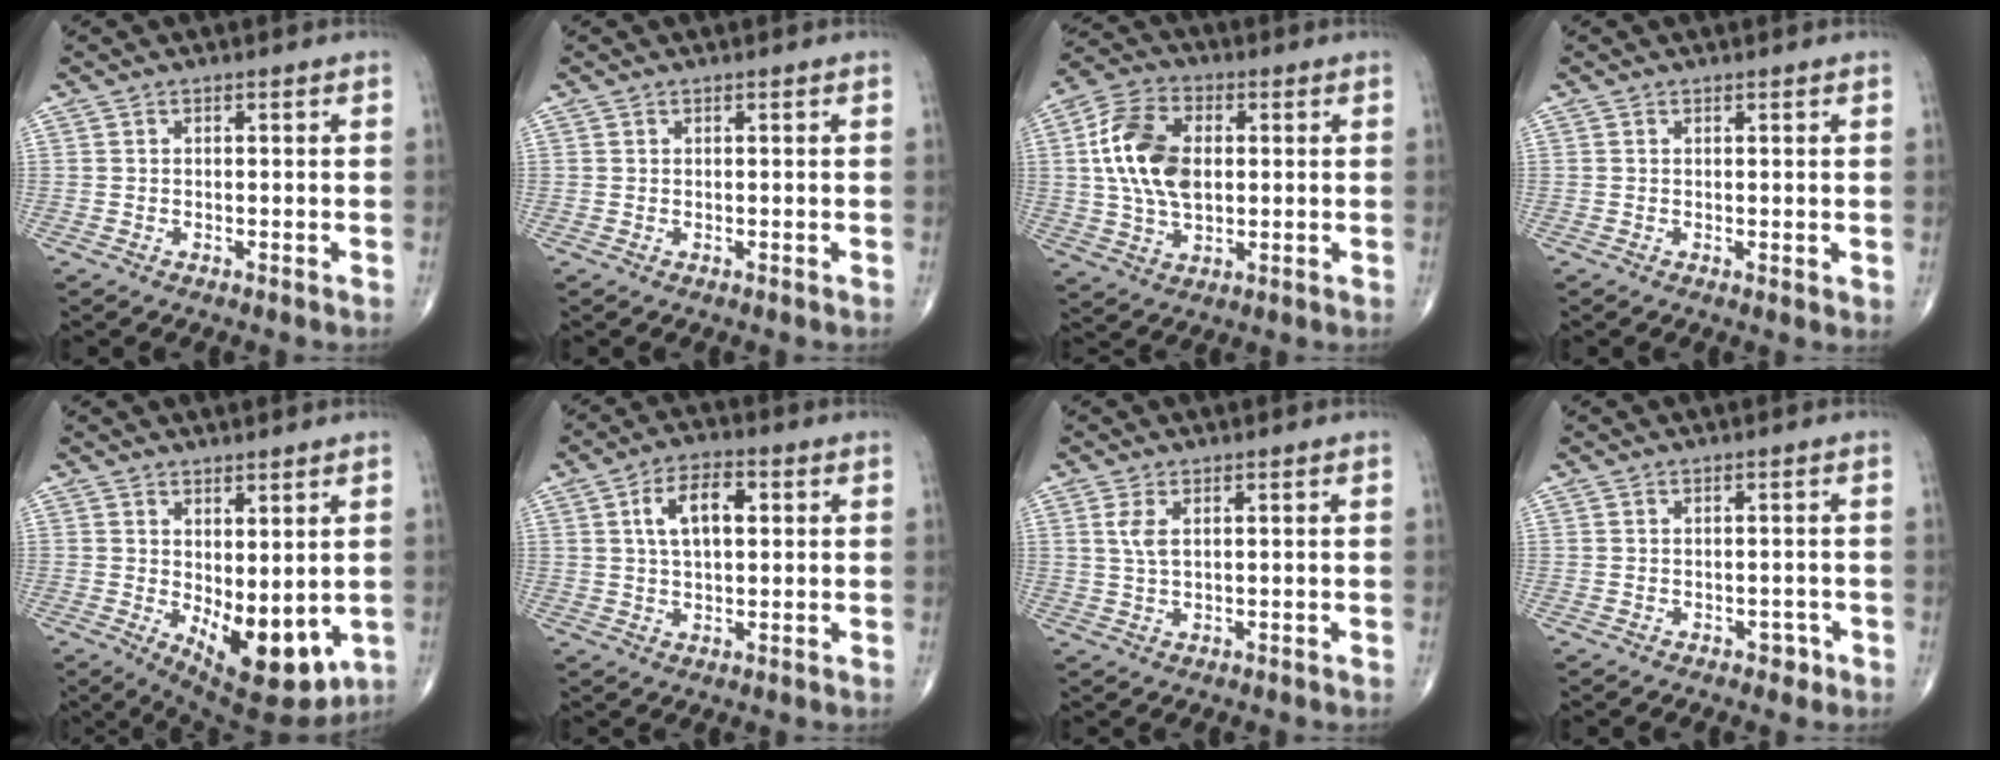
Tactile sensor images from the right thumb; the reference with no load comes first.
{"total": 0.0}
{"total": 13.7, "force": [1.5, 8.5, 10.7], "torque": [-0.198, 0.011, 0.025]}
{"total": 1.0, "force": [0.3, 0.4, 0.9], "torque": [-0.017, -0.006, 0.004]}
{"total": 12.0, "force": [-1.3, 5.5, 10.6], "torque": [-0.133, -0.024, 0.002]}
{"total": 8.3, "force": [2.1, 4.4, 6.8], "torque": [-0.108, 0.010, 0.032]}
{"total": 2.8, "force": [0.9, 1.1, 2.4], "torque": [-0.058, 0.002, 0.025]}
{"total": 1.6, "force": [-0.8, 1.1, 0.8], "torque": [-0.002, 0.005, -0.010]}